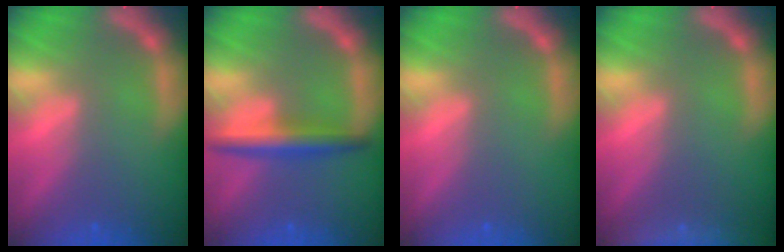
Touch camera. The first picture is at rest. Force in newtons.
{"total": 4.0}
{"total": 0.0}
{"total": 9.5}